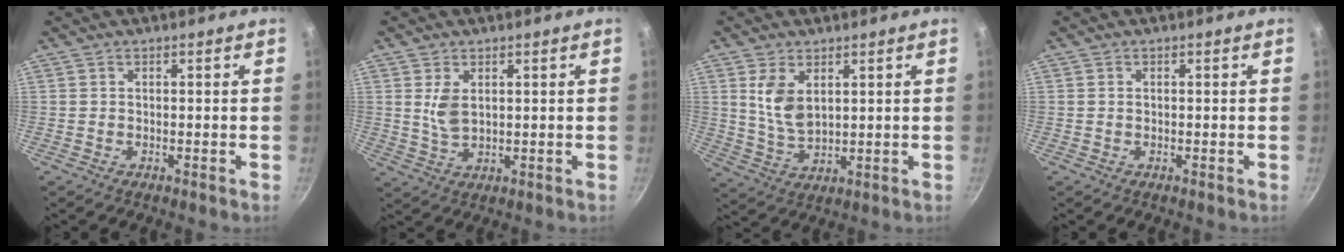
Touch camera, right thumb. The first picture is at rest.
{"total": 4.5, "force": [1.3, 2.6, 3.5], "torque": [-0.065, -0.012, 0.030]}
{"total": 7.5, "force": [2.7, 4.2, 5.6], "torque": [-0.102, -0.024, 0.061]}
{"total": 0.5, "force": [0.1, 0.4, 0.3], "torque": [-0.004, 0.002, 0.002]}